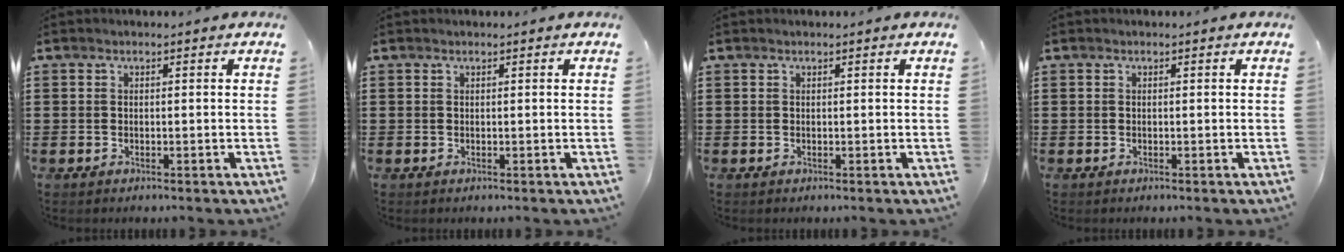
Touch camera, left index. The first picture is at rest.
{"total": 0.0}
{"total": 0.0}
{"total": 0.0}